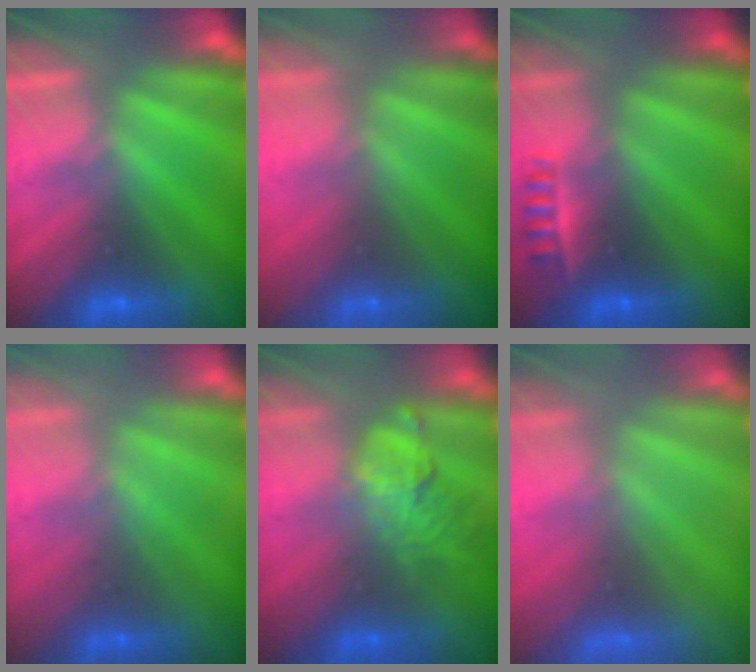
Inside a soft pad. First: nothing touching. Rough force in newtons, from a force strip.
{"total": 9.6}
{"total": 2.3}
{"total": 2.1}
{"total": 2.8}
{"total": 7.5}